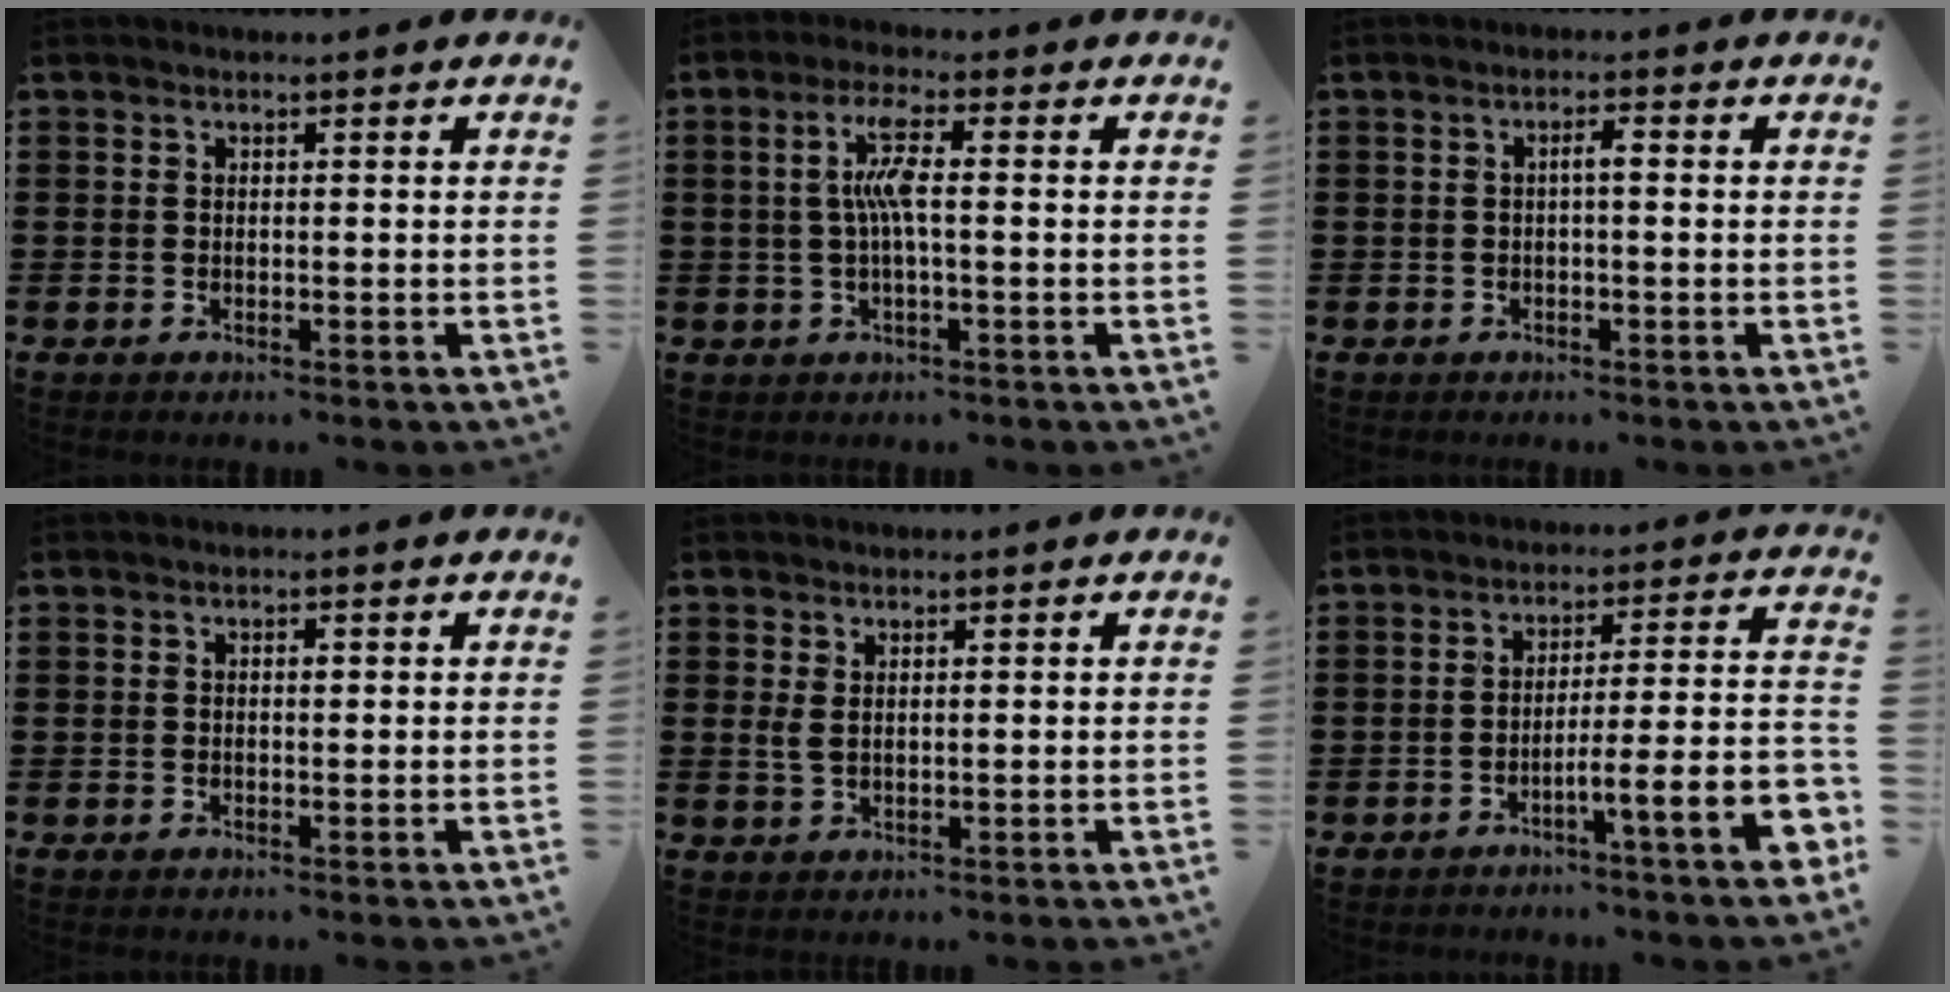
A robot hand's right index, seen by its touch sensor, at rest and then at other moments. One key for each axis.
{"total": 5.8, "fx": 0.1, "fy": 0.8, "fz": 5.7, "tx": -0.115, "ty": 0.001, "tz": -0.006}
{"total": 1.7, "fx": -0.1, "fy": 0.3, "fz": 1.7, "tx": -0.032, "ty": 0.003, "tz": -0.004}
{"total": 0.6, "fx": 0.2, "fy": 0.3, "fz": 0.5, "tx": -0.011, "ty": 0.001, "tz": 0.003}
{"total": 1.9, "fx": 1.1, "fy": 0.6, "fz": 1.4, "tx": -0.031, "ty": 0.004, "tz": 0.019}
{"total": 8.0, "fx": -3.7, "fy": 0.2, "fz": 7.1, "tx": -0.119, "ty": -0.015, "tz": -0.068}